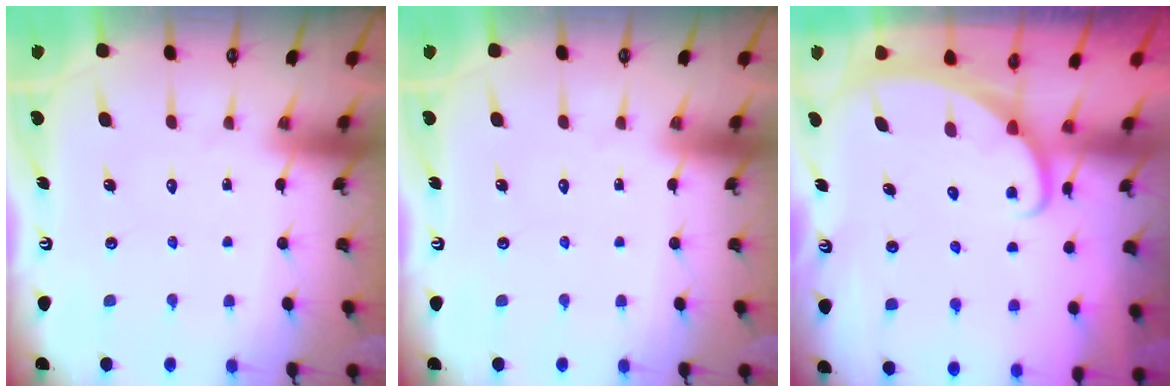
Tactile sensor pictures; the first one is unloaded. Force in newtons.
{"total": 0.0}
{"total": 2.1, "press": 2.1, "slide": 0.1}